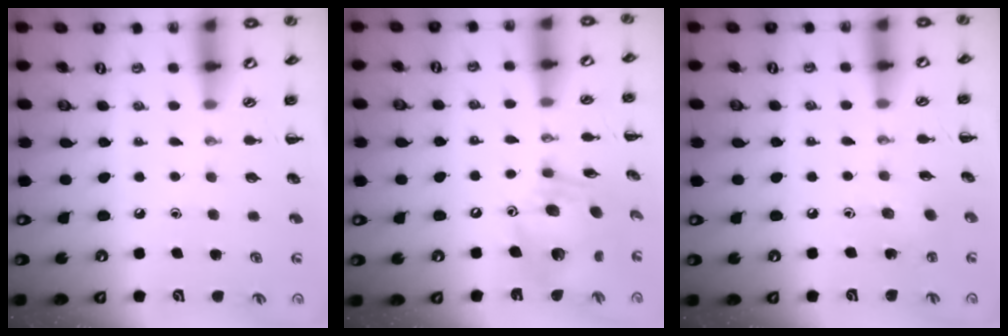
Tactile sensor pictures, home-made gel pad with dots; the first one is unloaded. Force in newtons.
{"total": 13.3, "press": 13.2, "slide": 2.1}
{"total": 3.2, "press": 3.1, "slide": 0.9}